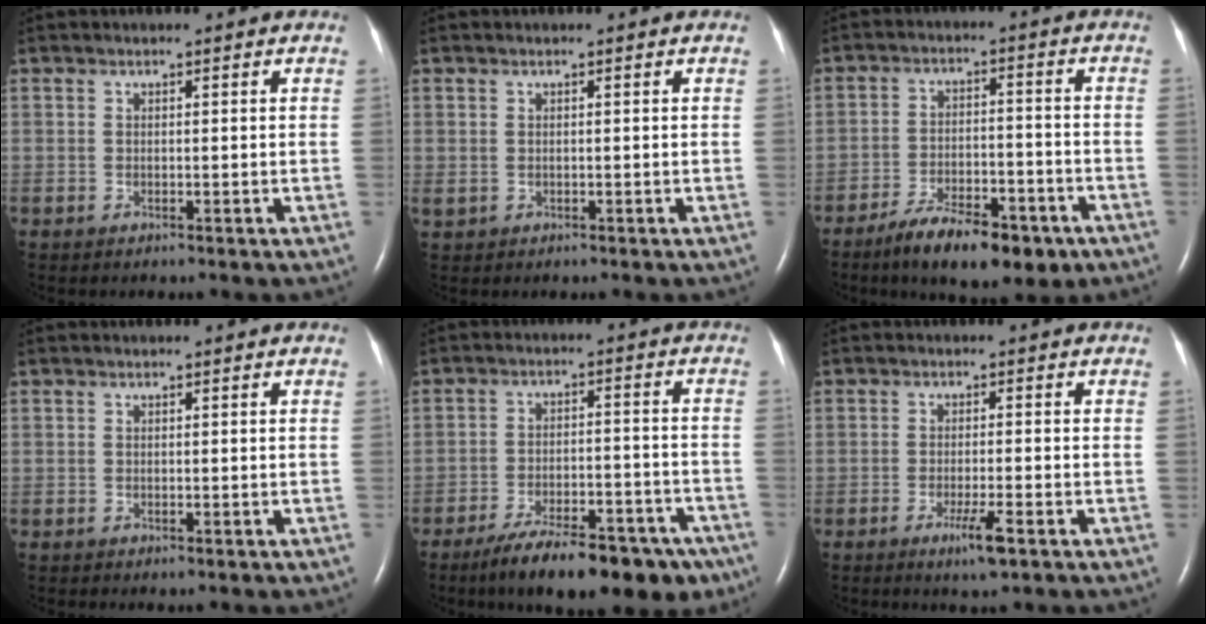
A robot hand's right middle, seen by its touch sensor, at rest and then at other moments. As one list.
[{"total": 0.9, "force": [0.0, 0.7, 0.5], "torque": [-0.015, -0.001, 0.005]}, {"total": 11.5, "force": [-7.8, 4.1, 7.5], "torque": [-0.120, -0.004, -0.119]}, {"total": 0.0}, {"total": 17.3, "force": [-12.7, 5.7, 10.1], "torque": [-0.112, 0.011, -0.185]}, {"total": 4.0, "force": [-2.2, 0.0, 3.3], "torque": [-0.064, -0.009, -0.039]}]